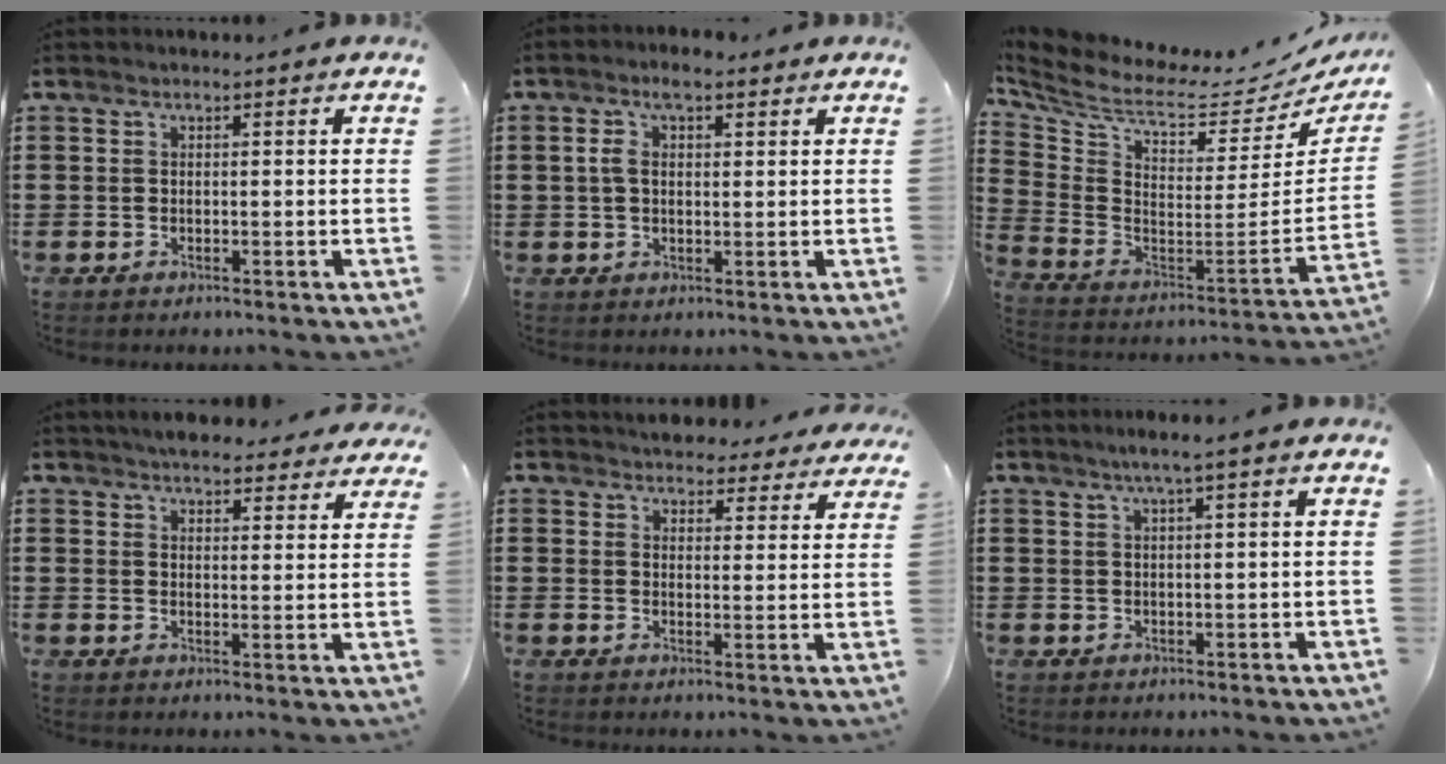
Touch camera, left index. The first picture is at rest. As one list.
[{"total": 4.5, "force": [1.8, 1.8, 3.7], "torque": [-0.077, 0.010, 0.030]}, {"total": 6.2, "force": [4.1, 2.2, 4.1], "torque": [-0.104, -0.048, 0.065]}, {"total": 4.4, "force": [4.1, 0.8, 1.4], "torque": [-0.031, -0.015, 0.075]}, {"total": 3.8, "force": [3.7, 0.8, 0.4], "torque": [-0.013, -0.016, 0.068]}, {"total": 2.1, "force": [0.9, -0.4, 1.9], "torque": [-0.037, -0.002, 0.015]}]